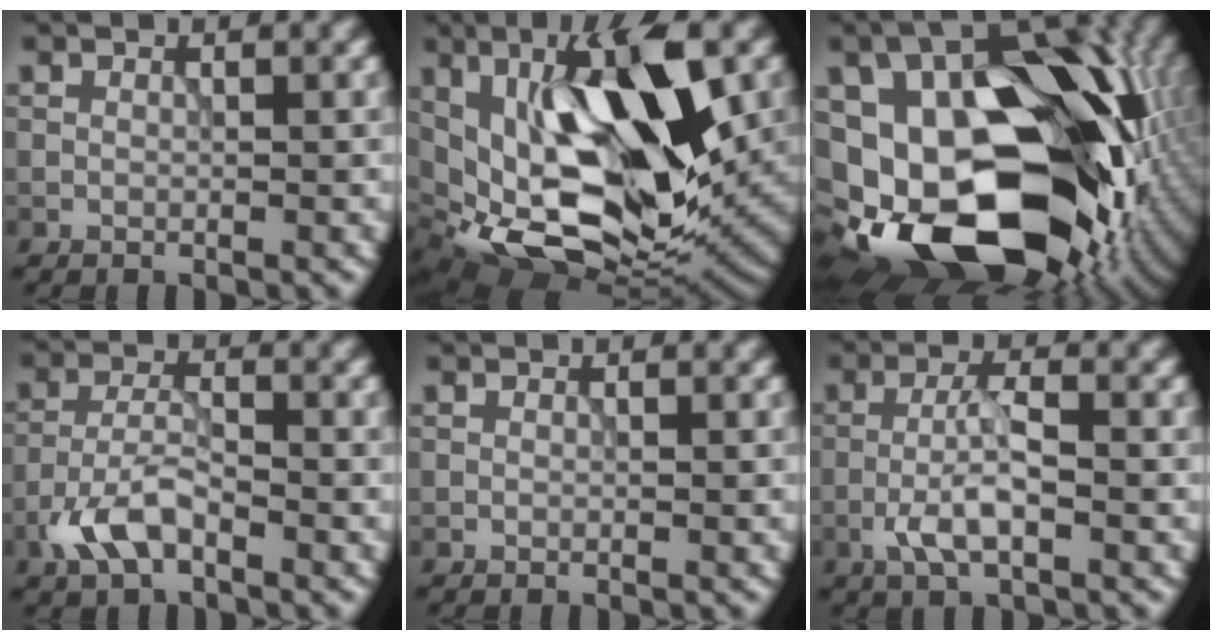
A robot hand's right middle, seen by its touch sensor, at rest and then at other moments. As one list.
[{"total": 14.2, "force": [1.1, 6.7, 12.5], "torque": [-0.215, -0.017, 0.021]}, {"total": 21.9, "force": [-4.2, 14.0, 16.4], "torque": [-0.286, -0.026, -0.048]}, {"total": 4.0, "force": [-2.4, 1.6, 2.8], "torque": [-0.061, 0.005, -0.056]}, {"total": 0.0}, {"total": 3.8, "force": [-1.5, 1.0, 3.4], "torque": [-0.069, 0.002, -0.034]}]